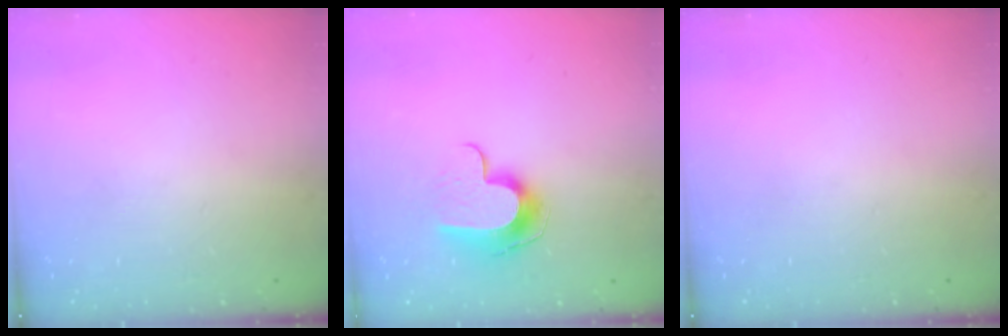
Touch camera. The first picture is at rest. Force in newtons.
{"total": 10.4, "press": 10.4, "slide": 0.1}
{"total": 0.0}